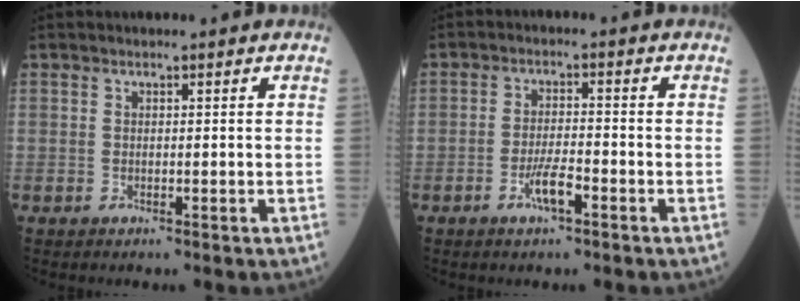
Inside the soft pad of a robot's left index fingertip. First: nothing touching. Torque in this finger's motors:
{"motor_torque": [0.75, 0.39, 0.25, 0.08]}